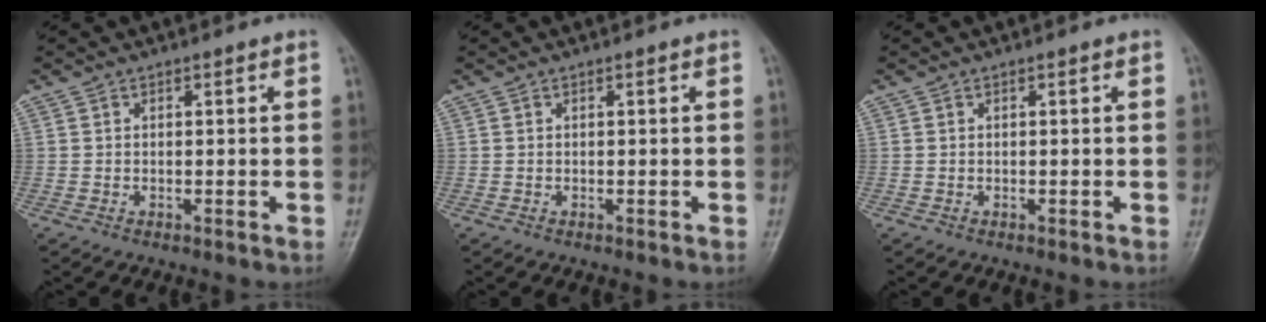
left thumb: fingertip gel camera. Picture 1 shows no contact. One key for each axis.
{"total": 0.0}
{"total": 0.0}